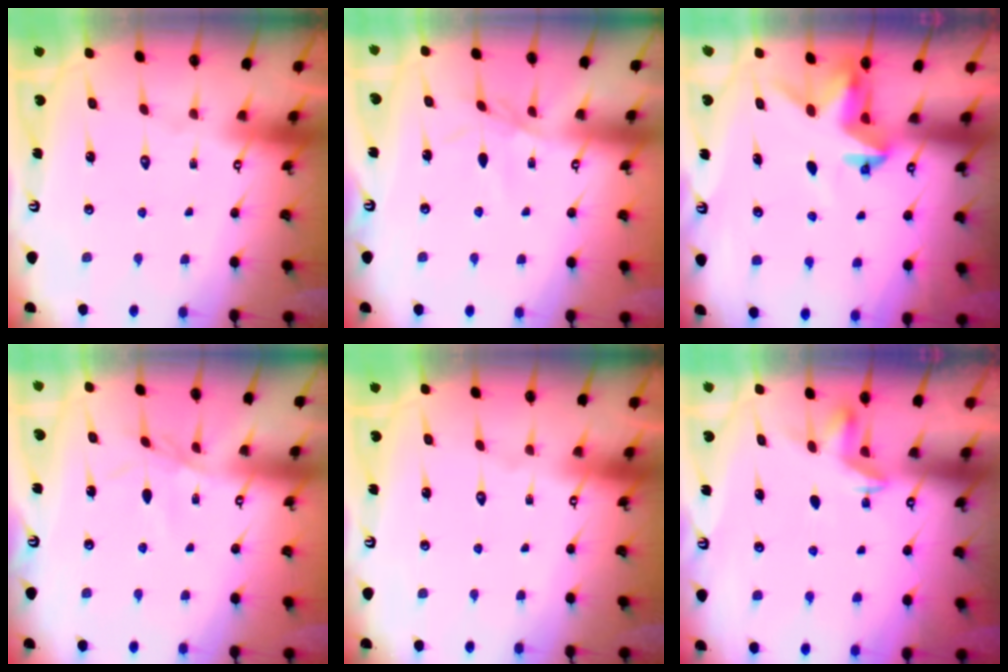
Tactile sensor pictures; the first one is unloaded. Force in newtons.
{"total": 2.3, "press": 2.3, "slide": 0.5}
{"total": 3.5, "press": 3.5, "slide": 0.3}
{"total": 2.3, "press": 2.3, "slide": 0.5}
{"total": 0.0}
{"total": 3.2, "press": 3.1, "slide": 0.4}